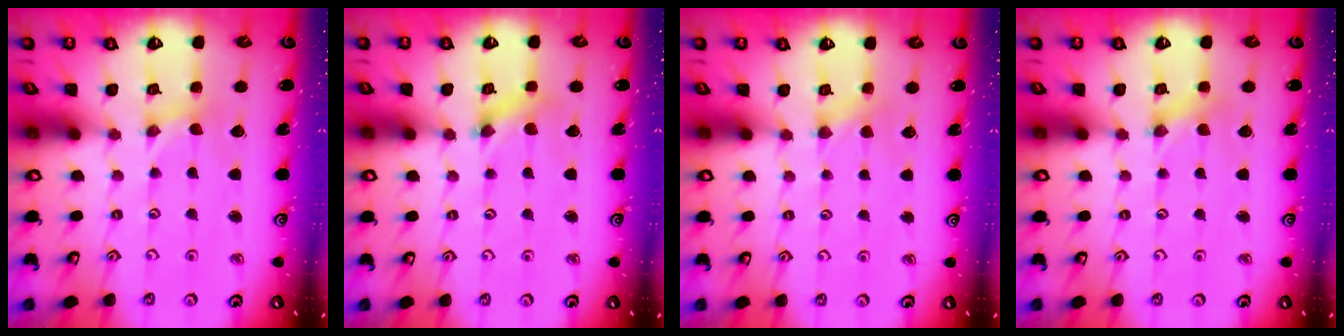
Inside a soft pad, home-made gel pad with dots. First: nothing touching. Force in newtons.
{"total": 1.6, "press": 1.6, "slide": 0.3}
{"total": 1.8, "press": 1.8, "slide": 0.3}
{"total": 0.0}